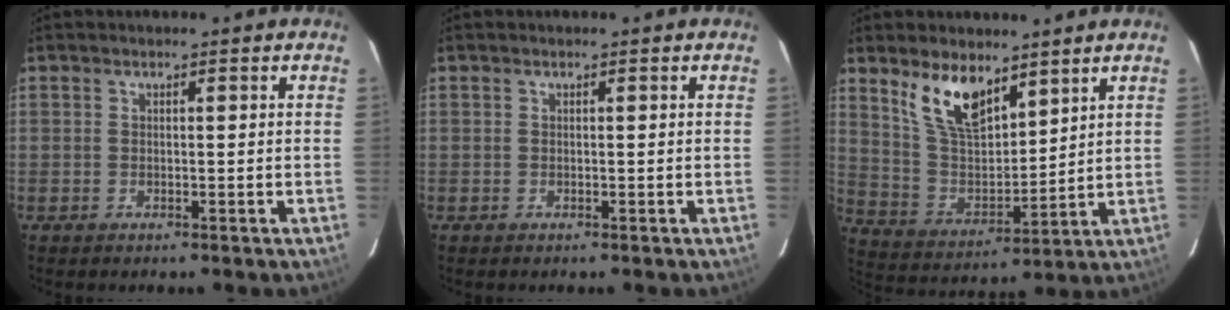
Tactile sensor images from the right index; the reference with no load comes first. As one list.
[{"total": 0.0}, {"total": 11.9, "force": [7.9, 5.2, 7.3], "torque": [-0.143, 0.003, 0.162]}]